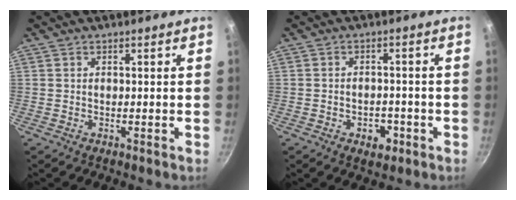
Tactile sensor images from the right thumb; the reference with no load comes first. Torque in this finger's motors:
{"motor_torque": [-0.28, 0.24, -0.04, -0.12, 0.01]}